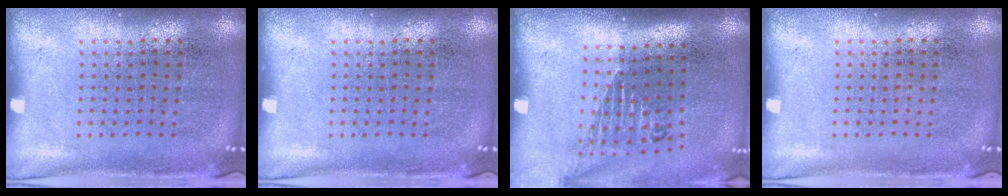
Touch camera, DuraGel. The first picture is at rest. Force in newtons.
{"total": 0.0}
{"total": 1.6, "press": 1.3, "slide": 0.9}
{"total": 0.0}